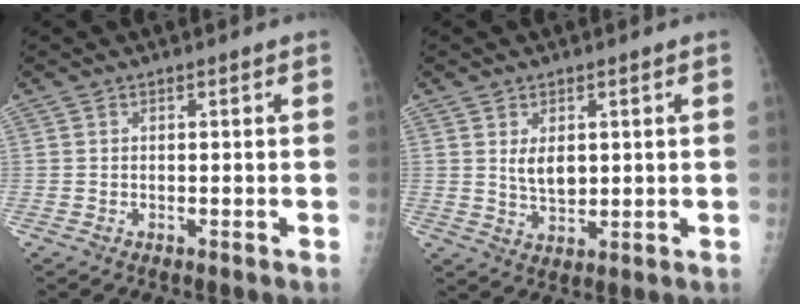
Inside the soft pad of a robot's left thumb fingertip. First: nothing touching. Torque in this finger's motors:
{"motor_torque": [0.08, 0.06, 0.45, -0.14, 0.14]}